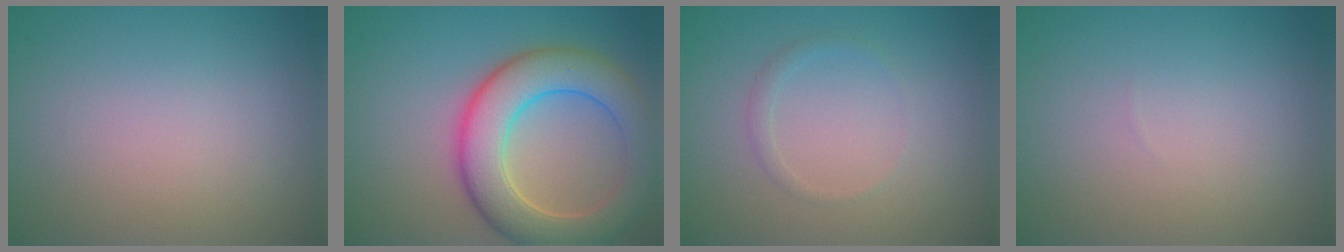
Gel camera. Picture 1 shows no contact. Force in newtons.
{"total": 8.2, "press": 8.1, "slide": 0.6}
{"total": 0.9, "press": 0.9, "slide": 0.0}
{"total": 0.0}